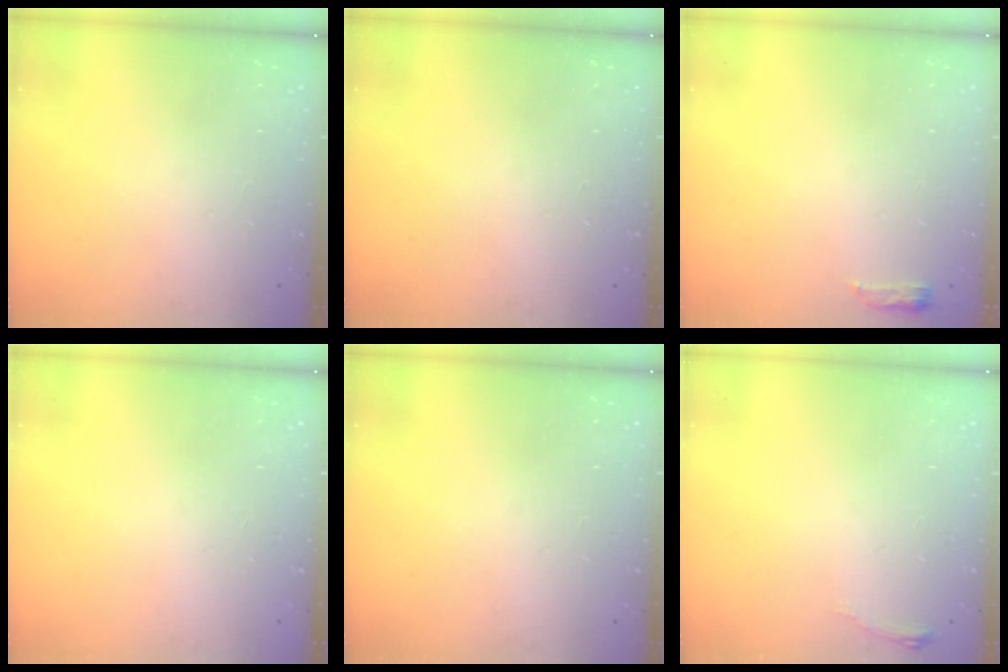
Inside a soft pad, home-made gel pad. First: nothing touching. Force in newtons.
{"total": 0.0}
{"total": 3.7, "press": 3.5, "slide": 1.3}
{"total": 0.0}
{"total": 0.0}
{"total": 3.1, "press": 3.1, "slide": 0.5}